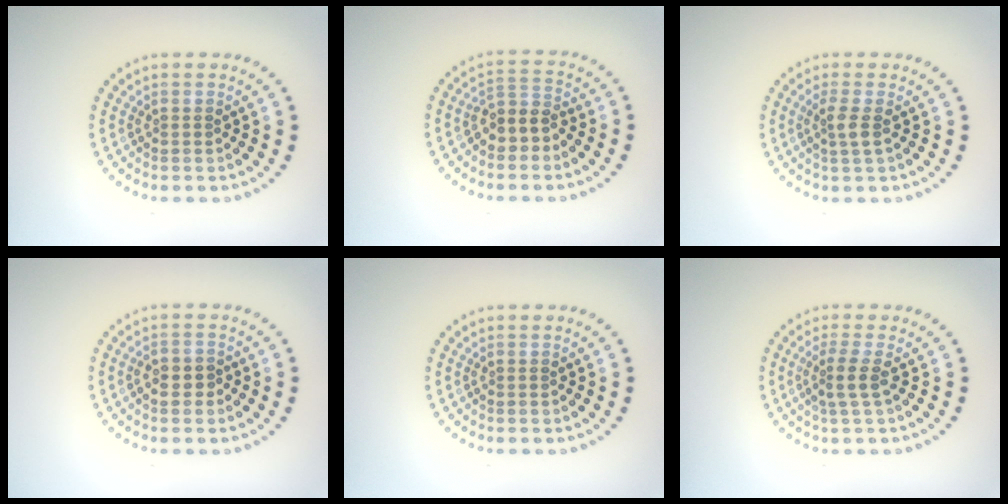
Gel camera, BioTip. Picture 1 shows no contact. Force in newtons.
{"total": 3.0, "press": 2.6, "slide": 1.4}
{"total": 1.7, "press": 1.4, "slide": 1.0}
{"total": 1.5, "press": 1.5, "slide": 0.4}
{"total": 0.0}
{"total": 2.0, "press": 1.5, "slide": 1.3}